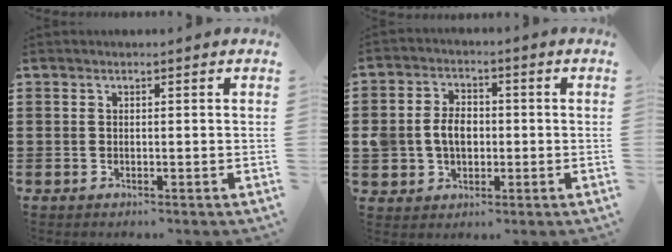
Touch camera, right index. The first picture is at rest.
{"total": 5.6, "force": [-0.5, 4.4, 3.5], "torque": [-0.072, 0.007, -0.014]}